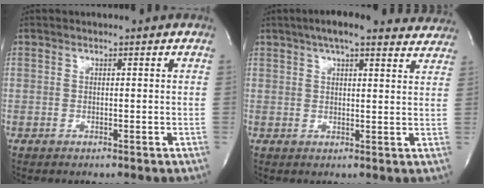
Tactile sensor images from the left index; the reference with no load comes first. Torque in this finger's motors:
{"motor_torque": [-0.16, -0.80, 0.28, 0.05]}